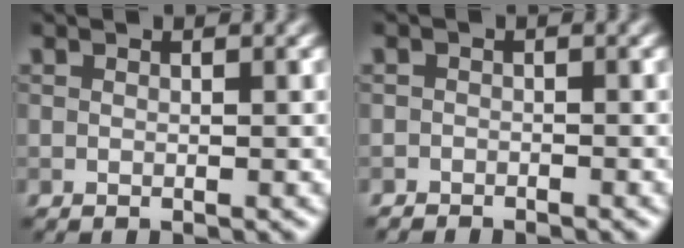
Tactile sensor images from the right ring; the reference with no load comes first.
{"total": 1.6, "force": [-1.5, 0.6, -0.1], "torque": [0.009, 0.002, -0.029]}